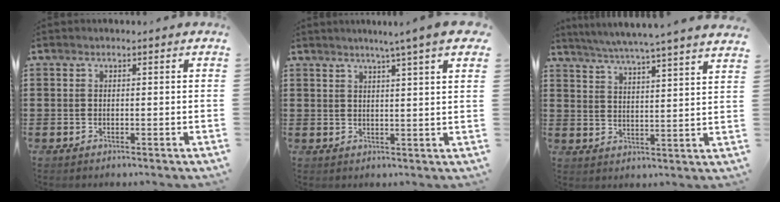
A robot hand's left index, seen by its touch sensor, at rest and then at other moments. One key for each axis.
{"total": 5.4, "fx": 3.9, "fy": -0.5, "fz": 3.8, "tx": -0.075, "ty": -0.014, "tz": 0.064}
{"total": 5.2, "fx": 4.8, "fy": -1.2, "fz": 1.6, "tx": -0.048, "ty": -0.035, "tz": 0.079}